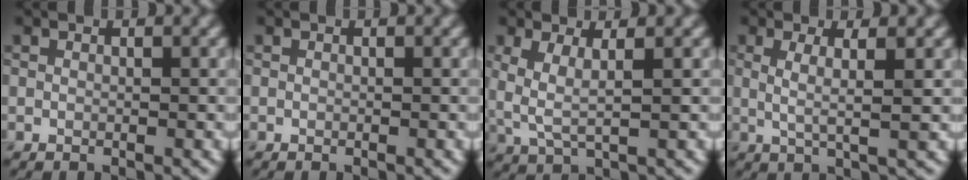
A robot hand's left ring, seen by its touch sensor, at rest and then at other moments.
{"total": 0.0}
{"total": 3.0, "force": [0.7, 0.9, 2.7], "torque": [-0.065, -0.005, 0.016]}
{"total": 2.8, "force": [0.6, 0.6, 2.7], "torque": [-0.046, -0.005, 0.008]}